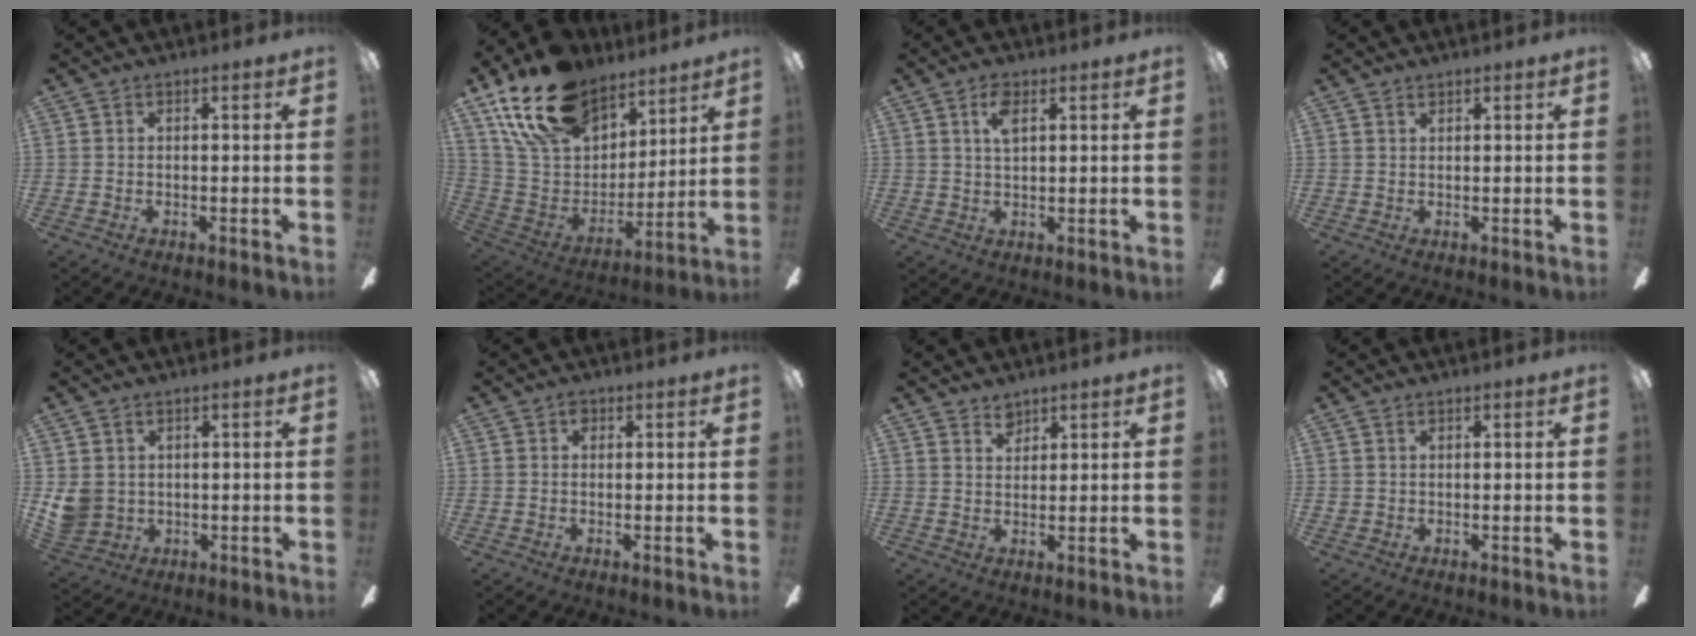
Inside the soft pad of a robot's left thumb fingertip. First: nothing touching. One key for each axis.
{"total": 22.1, "fx": 15.4, "fy": 12.2, "fz": 10.2, "tx": -0.204, "ty": -0.081, "tz": 0.287}
{"total": 4.4, "fx": 2.3, "fy": 1.9, "fz": 3.3, "tx": -0.064, "ty": 0.003, "tz": 0.037}
{"total": 0.9, "fx": 0.8, "fy": 0.4, "fz": 0.3, "tx": -0.006, "ty": 0.000, "tz": 0.016}
{"total": 5.4, "fx": 1.5, "fy": 4.9, "fz": 1.9, "tx": -0.051, "ty": 0.004, "tz": 0.033}
{"total": 1.4, "fx": 0.4, "fy": 1.0, "fz": 0.9, "tx": -0.010, "ty": 0.000, "tz": 0.005}
{"total": 3.0, "fx": 2.6, "fy": 1.4, "fz": 0.5, "tx": 0.003, "ty": -0.015, "tz": 0.047}
{"total": 0.8, "fx": 0.4, "fy": 0.6, "fz": 0.3, "tx": -0.007, "ty": 0.002, "tz": 0.007}